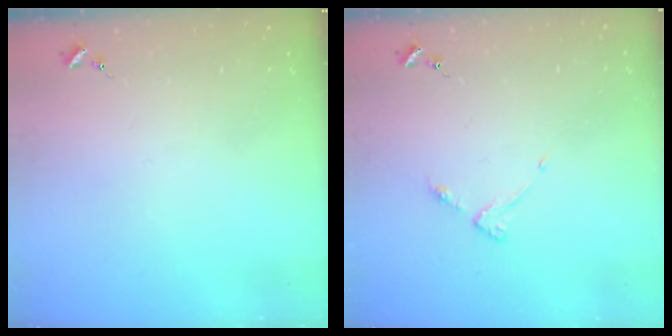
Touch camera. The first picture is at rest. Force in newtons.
{"total": 4.0, "press": 3.9, "slide": 0.5}